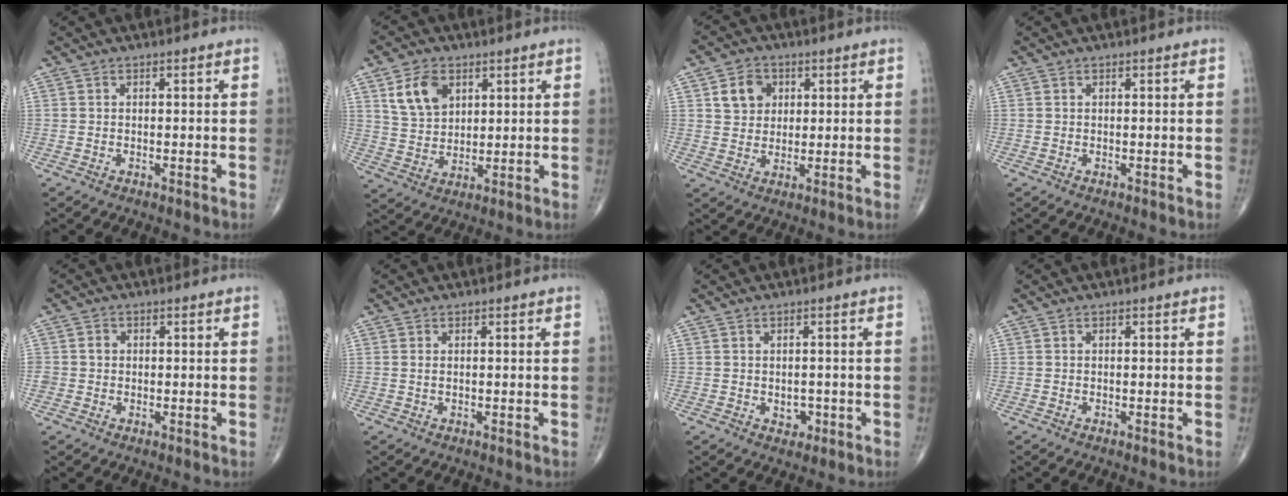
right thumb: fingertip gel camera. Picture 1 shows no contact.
{"total": 8.9, "force": [3.9, 6.0, 5.2], "torque": [-0.076, -0.017, 0.079]}
{"total": 6.5, "force": [2.2, 5.4, 2.9], "torque": [-0.022, -0.007, 0.037]}
{"total": 0.0}
{"total": 2.1, "force": [0.0, 2.0, 0.6], "torque": [0.001, 0.005, 0.000]}
{"total": 0.6, "force": [0.1, 0.3, 0.5], "torque": [-0.013, 0.000, 0.003]}
{"total": 2.3, "force": [-0.6, 1.8, 1.3], "torque": [-0.007, 0.002, -0.003]}
{"total": 0.0}